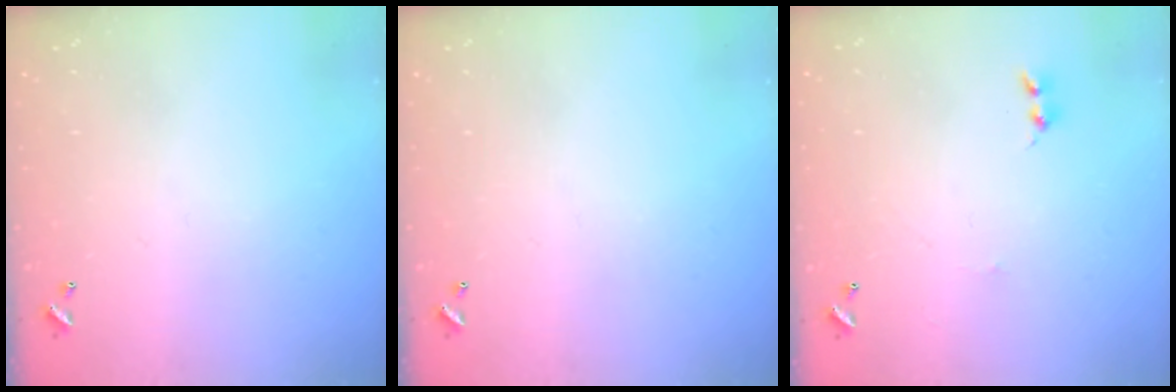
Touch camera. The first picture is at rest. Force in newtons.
{"total": 0.0}
{"total": 0.0}